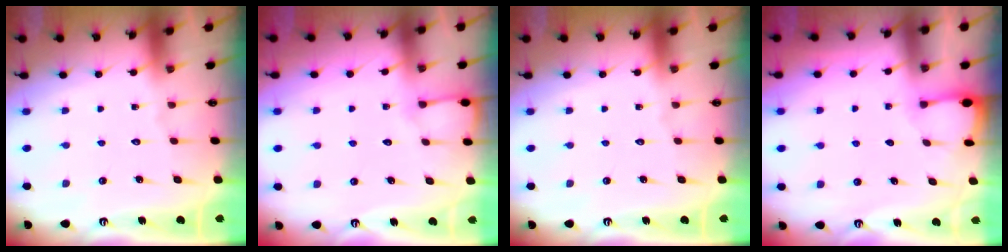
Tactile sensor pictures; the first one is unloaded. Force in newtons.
{"total": 3.8, "press": 3.8, "slide": 0.5}
{"total": 0.0}
{"total": 1.3, "press": 1.3, "slide": 0.2}